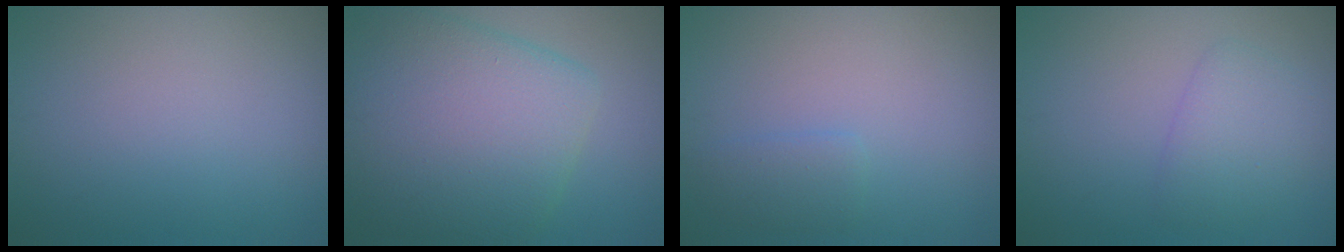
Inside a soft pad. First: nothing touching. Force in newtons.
{"total": 9.8, "press": 9.8, "slide": 0.3}
{"total": 1.5, "press": 1.5, "slide": 0.1}
{"total": 2.6, "press": 2.6, "slide": 0.1}